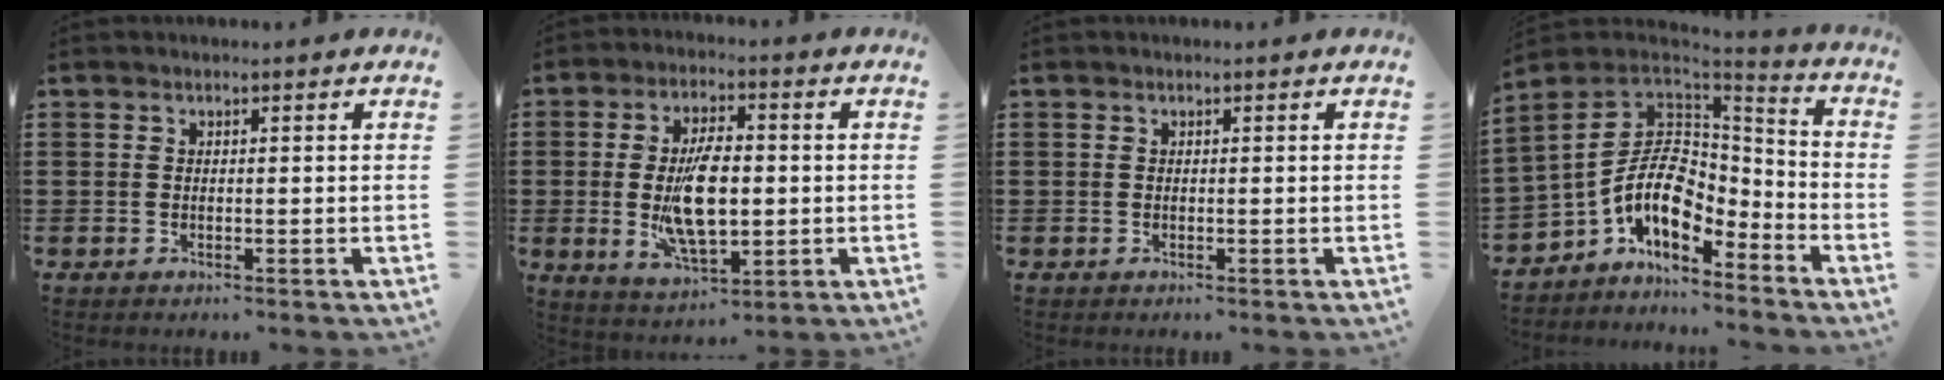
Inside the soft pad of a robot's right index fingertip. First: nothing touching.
{"total": 10.5, "force": [-0.5, 4.7, 9.4], "torque": [-0.183, -0.002, -0.010]}
{"total": 0.0}
{"total": 11.7, "force": [-3.0, 7.4, 8.5], "torque": [-0.210, -0.010, -0.064]}